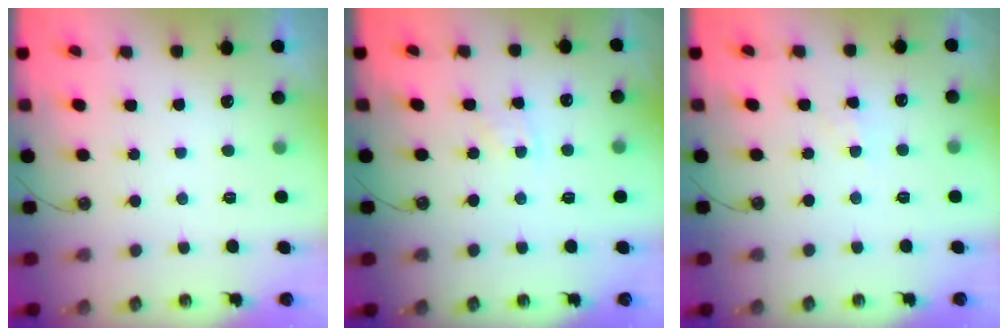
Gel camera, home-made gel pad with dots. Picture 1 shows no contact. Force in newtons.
{"total": 4.7, "press": 4.6, "slide": 0.6}
{"total": 3.8, "press": 3.7, "slide": 0.5}